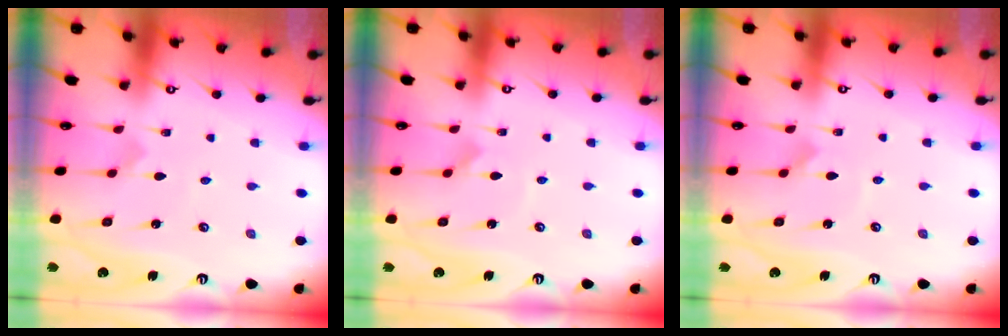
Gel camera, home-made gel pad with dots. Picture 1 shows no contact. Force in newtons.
{"total": 1.6, "press": 1.6, "slide": 0.1}
{"total": 1.6, "press": 1.6, "slide": 0.1}